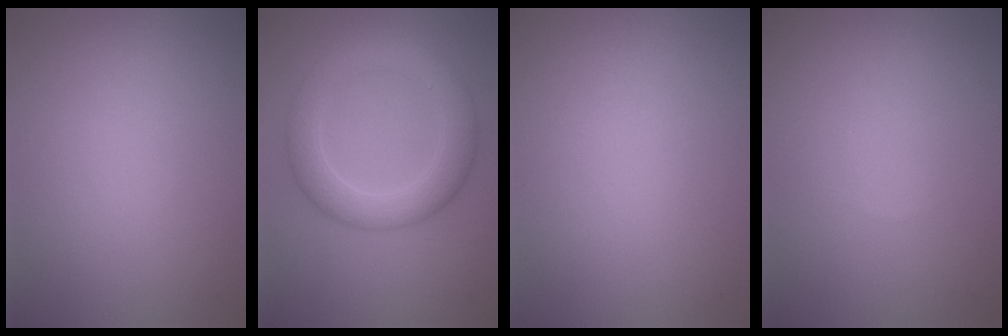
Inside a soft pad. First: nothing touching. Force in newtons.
{"total": 5.2, "press": 5.2, "slide": 0.2}
{"total": 0.0}
{"total": 0.0}